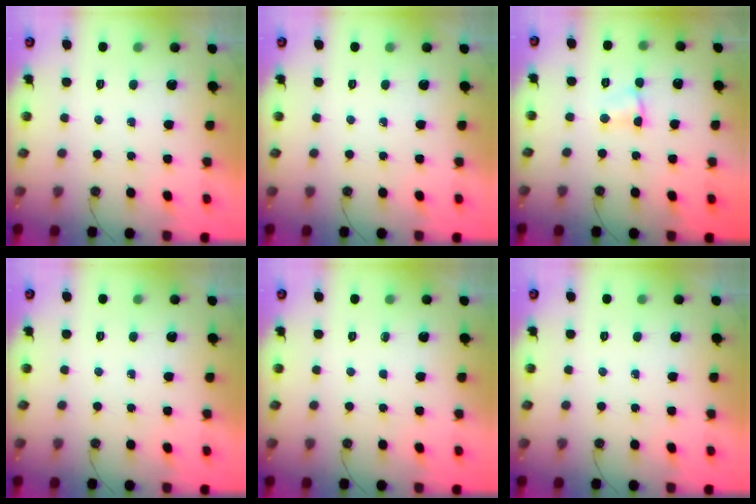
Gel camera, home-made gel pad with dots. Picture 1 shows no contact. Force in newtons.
{"total": 0.0}
{"total": 2.6, "press": 2.6, "slide": 0.4}
{"total": 0.0}
{"total": 0.0}
{"total": 0.0}